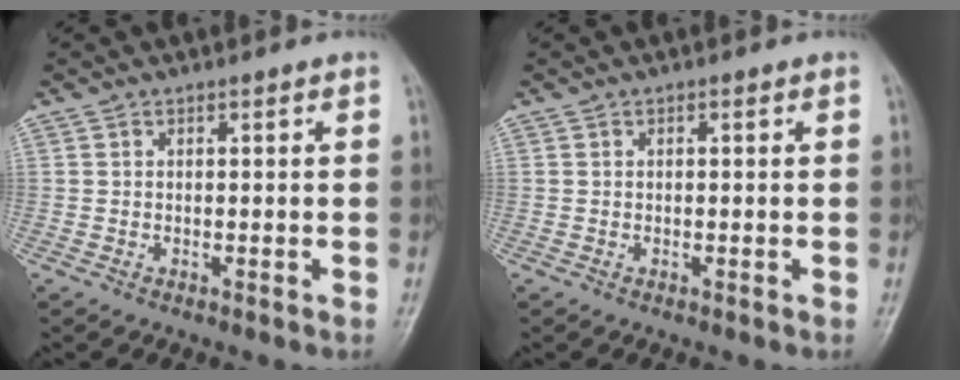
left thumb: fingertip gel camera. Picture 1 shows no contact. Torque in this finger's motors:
{"motor_torque": [-0.02, 0.02, -0.01, 0.01, 0.00]}